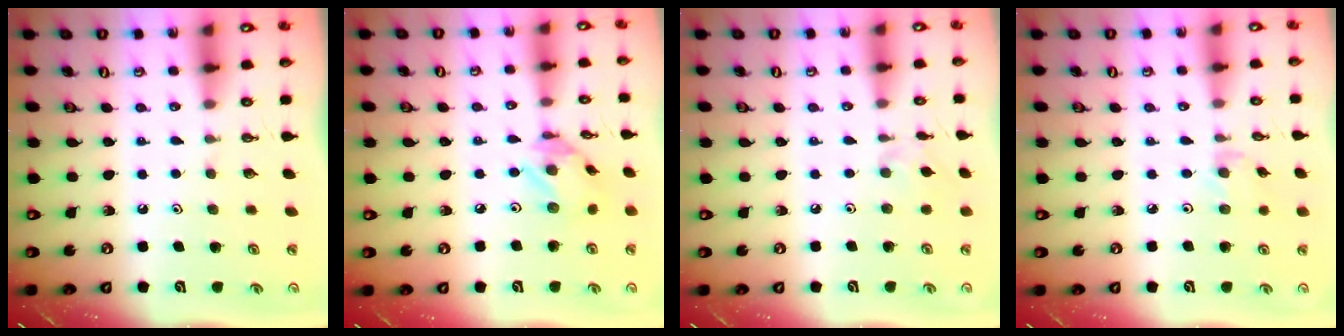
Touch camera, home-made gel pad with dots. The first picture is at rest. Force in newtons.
{"total": 7.8, "press": 7.8, "slide": 0.5}
{"total": 1.8, "press": 1.7, "slide": 0.5}
{"total": 1.9, "press": 1.9, "slide": 0.4}